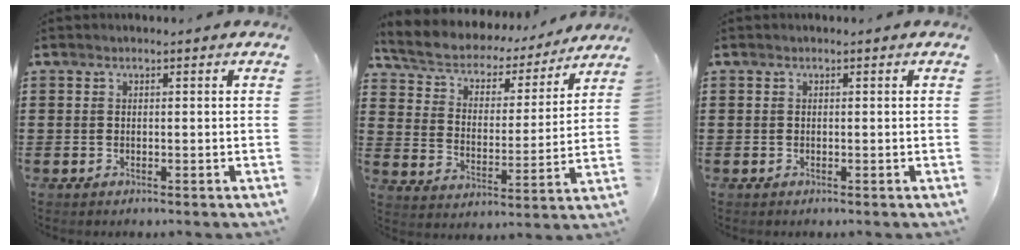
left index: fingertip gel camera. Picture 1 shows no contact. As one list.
[{"total": 5.4, "force": [5.0, 1.8, 1.2], "torque": [-0.053, -0.035, 0.082]}, {"total": 0.0}]